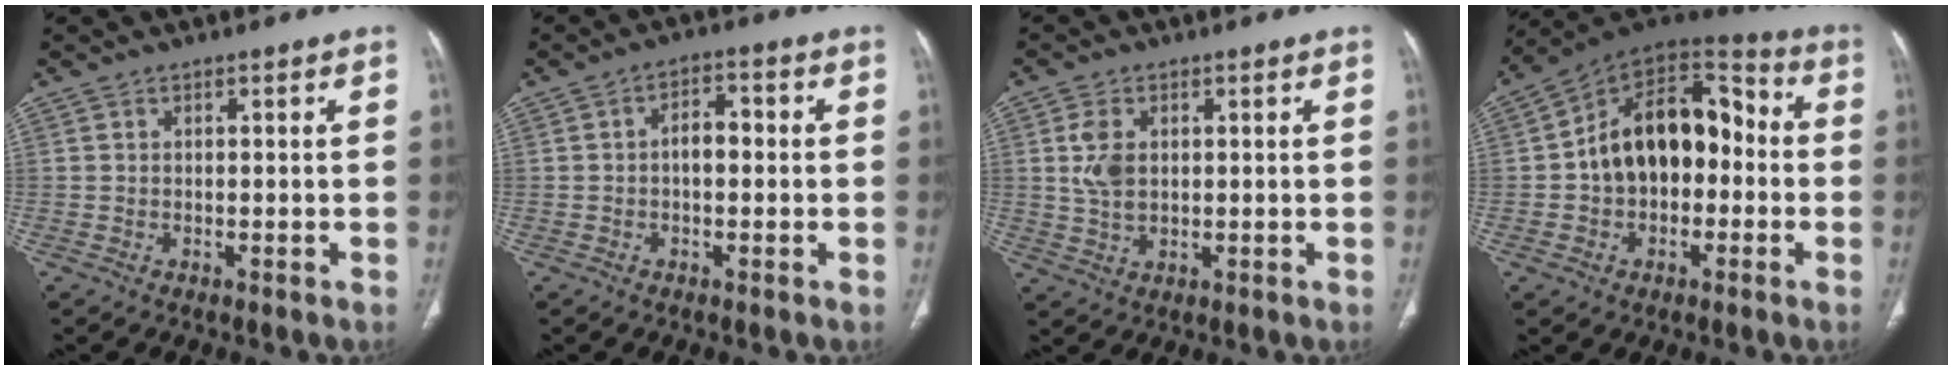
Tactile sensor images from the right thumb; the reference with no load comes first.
{"total": 4.4, "force": [-0.2, 2.5, 3.6], "torque": [-0.047, 0.017, -0.010]}
{"total": 5.4, "force": [1.1, 3.5, 4.1], "torque": [-0.081, -0.002, 0.025]}
{"total": 17.9, "force": [-0.4, 12.2, 13.1], "torque": [-0.159, 0.048, -0.015]}